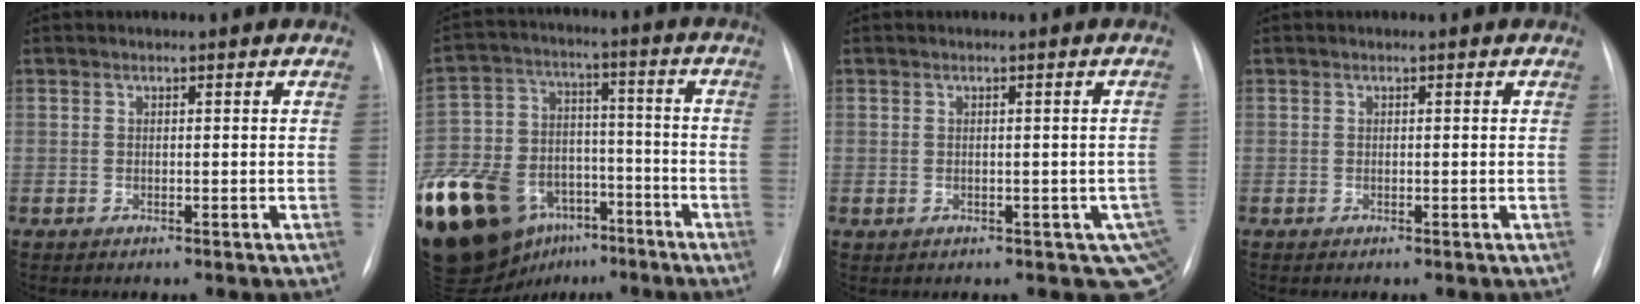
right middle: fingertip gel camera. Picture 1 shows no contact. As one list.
[{"total": 32.0, "force": [-17.6, 21.0, 16.7], "torque": [-0.455, 0.011, -0.293]}, {"total": 4.3, "force": [-1.0, 2.6, 3.3], "torque": [-0.025, 0.004, -0.002]}, {"total": 0.0}]